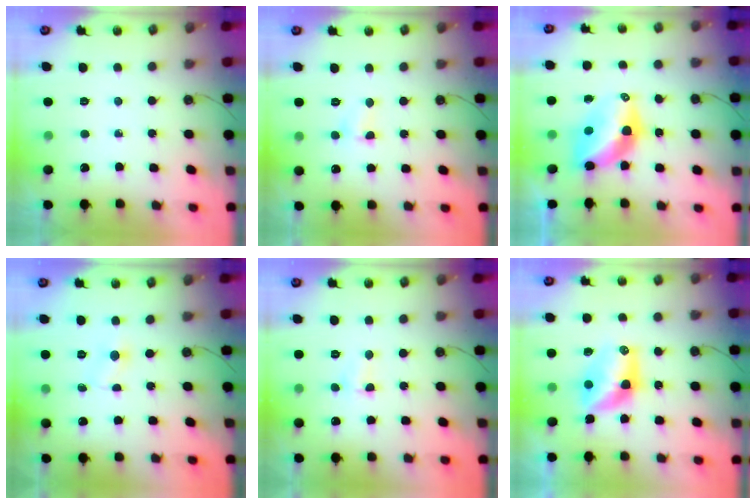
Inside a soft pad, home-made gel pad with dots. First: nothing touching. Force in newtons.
{"total": 4.7, "press": 4.6, "slide": 0.6}
{"total": 8.5, "press": 8.5, "slide": 0.9}
{"total": 1.7, "press": 1.6, "slide": 0.2}
{"total": 2.2, "press": 2.1, "slide": 0.5}
{"total": 9.3, "press": 9.3, "slide": 0.8}